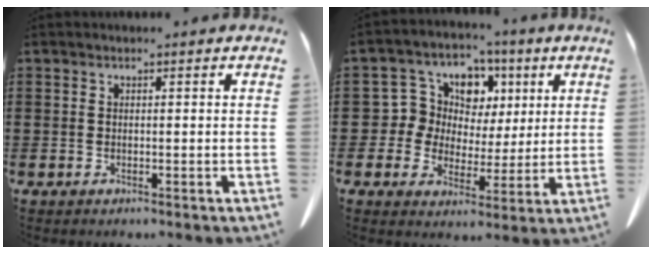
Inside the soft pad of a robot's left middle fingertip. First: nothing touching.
{"total": 8.7, "force": [3.1, 7.8, 2.3], "torque": [-0.094, -0.008, 0.062]}